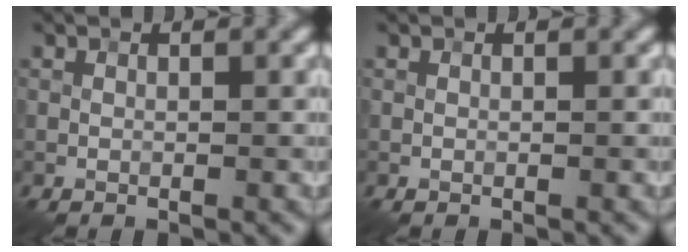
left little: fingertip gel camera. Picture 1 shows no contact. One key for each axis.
{"total": 0.0}